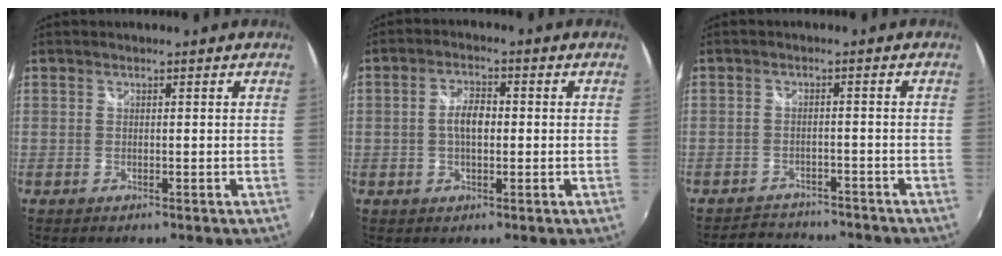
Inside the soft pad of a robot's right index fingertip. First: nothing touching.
{"total": 4.5, "force": [-0.2, 2.2, 3.9], "torque": [-0.074, 0.009, -0.005]}
{"total": 7.1, "force": [-6.5, 2.5, 1.4], "torque": [-0.043, 0.006, -0.095]}